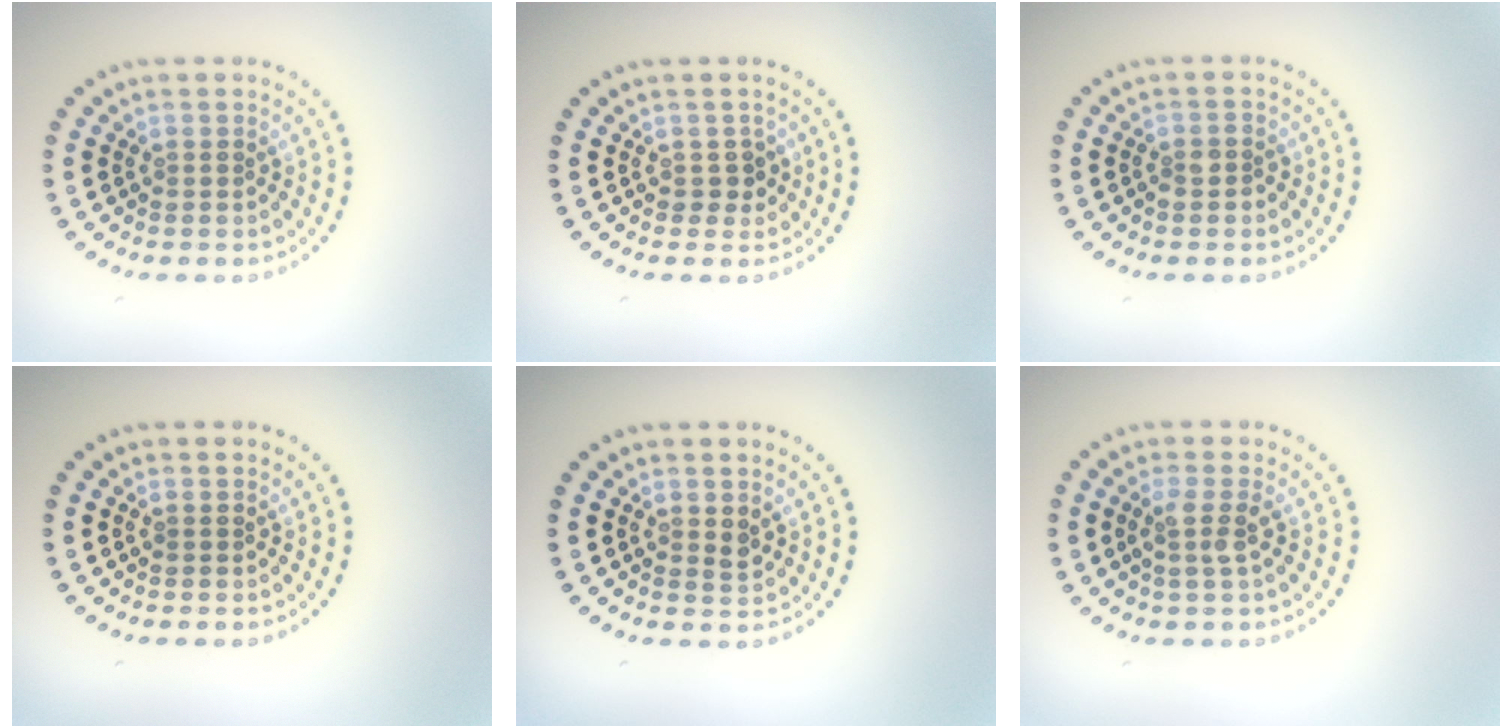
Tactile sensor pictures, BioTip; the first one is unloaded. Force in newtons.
{"total": 1.3, "press": 1.1, "slide": 0.7}
{"total": 1.5, "press": 1.3, "slide": 0.7}
{"total": 0.0}
{"total": 1.0, "press": 1.0, "slide": 0.3}
{"total": 1.9, "press": 1.4, "slide": 1.2}